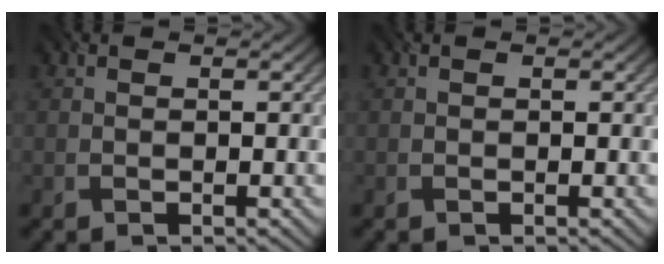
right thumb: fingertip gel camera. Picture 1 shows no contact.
{"total": 0.0}